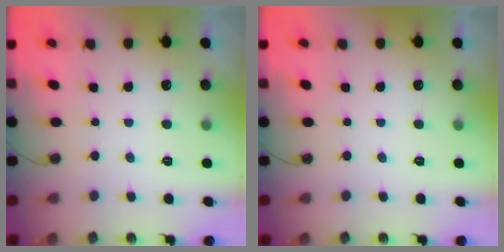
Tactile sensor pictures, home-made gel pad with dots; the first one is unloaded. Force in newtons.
{"total": 0.0}